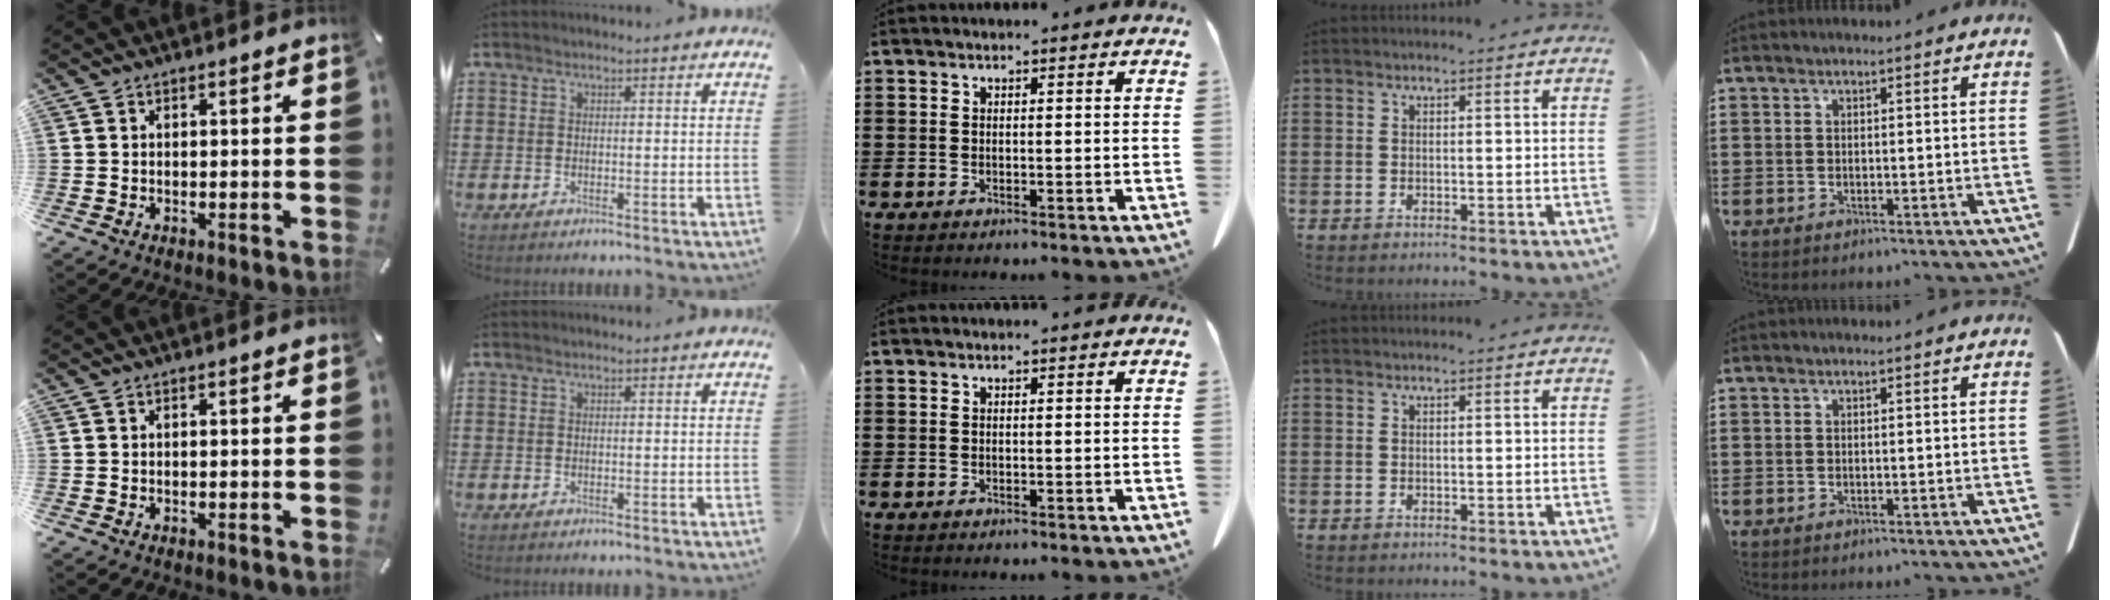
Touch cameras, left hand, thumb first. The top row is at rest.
{}